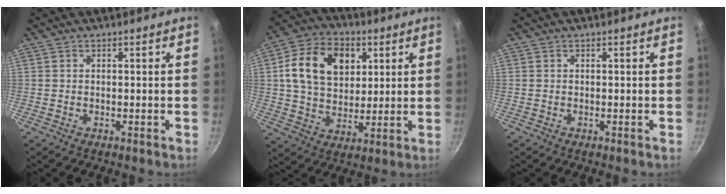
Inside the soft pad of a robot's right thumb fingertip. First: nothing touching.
{"total": 16.2, "force": [4.6, 11.7, 10.1], "torque": [-0.150, -0.003, 0.069]}
{"total": 0.0}